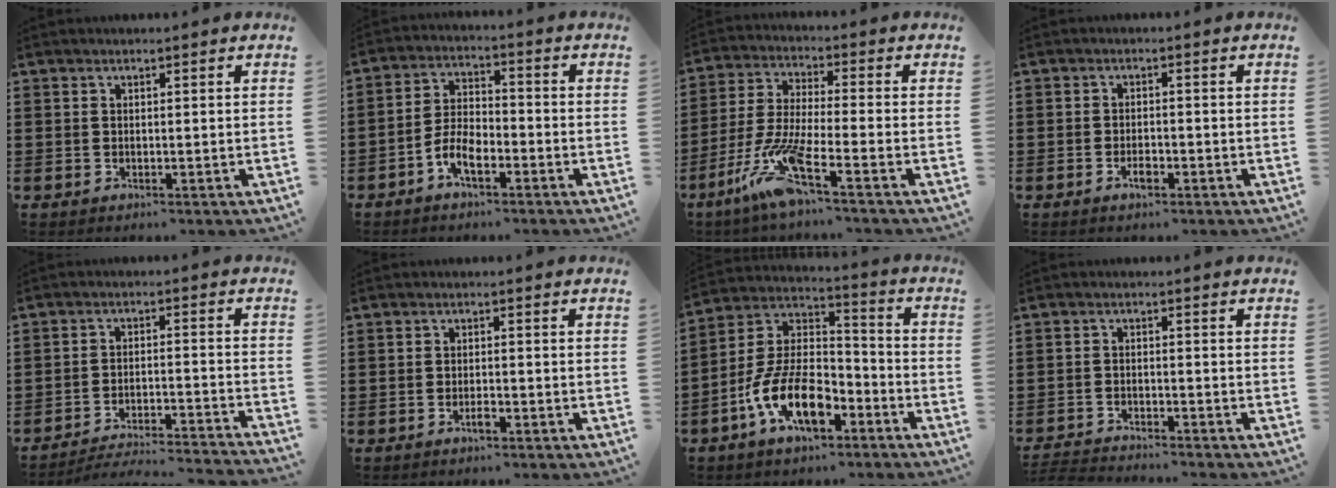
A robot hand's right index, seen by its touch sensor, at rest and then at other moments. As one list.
[{"total": 5.5, "force": [-3.2, 2.4, 3.8], "torque": [-0.092, 0.006, -0.067]}, {"total": 10.2, "force": [-6.4, 0.7, 7.9], "torque": [-0.196, -0.022, -0.134]}, {"total": 2.2, "force": [-1.1, 0.8, 1.7], "torque": [-0.031, 0.001, -0.020]}, {"total": 3.9, "force": [-3.7, -0.3, 1.1], "torque": [-0.034, -0.013, -0.082]}, {"total": 2.0, "force": [-1.2, 0.5, 1.4], "torque": [-0.027, 0.000, -0.022]}, {"total": 11.7, "force": [-6.2, 5.1, 8.6], "torque": [-0.201, -0.004, -0.121]}, {"total": 2.9, "force": [-2.9, -0.2, -0.1], "torque": [-0.002, -0.003, -0.063]}]